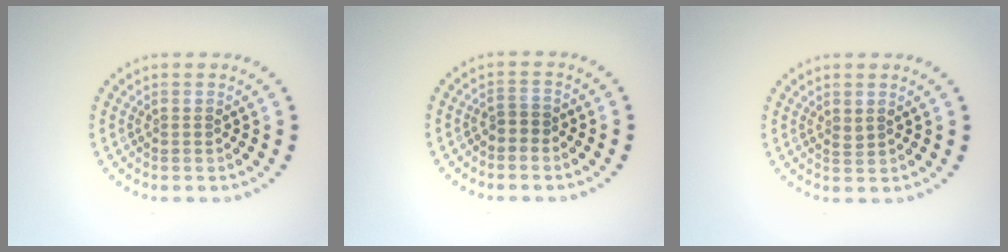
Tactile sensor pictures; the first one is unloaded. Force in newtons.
{"total": 1.3, "press": 1.1, "slide": 0.6}
{"total": 0.6, "press": 0.6, "slide": 0.2}